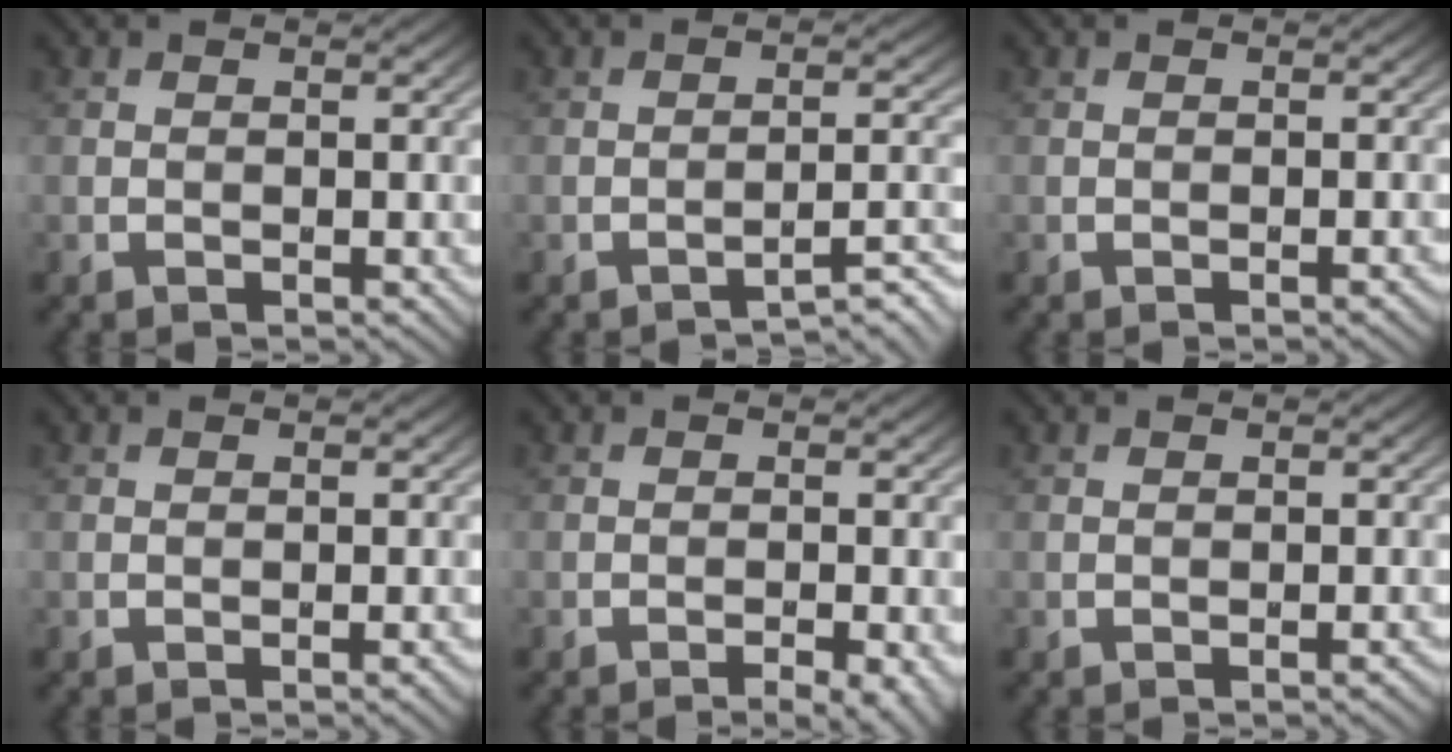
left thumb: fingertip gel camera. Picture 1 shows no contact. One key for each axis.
{"total": 2.9, "fx": -2.8, "fy": -0.4, "fz": 0.9, "tx": -0.009, "ty": 0.010, "tz": -0.038}
{"total": 0.7, "fx": -0.6, "fy": -0.3, "fz": 0.1, "tx": -0.003, "ty": 0.004, "tz": -0.011}
{"total": 0.8, "fx": -0.7, "fy": -0.1, "fz": 0.5, "tx": -0.007, "ty": 0.003, "tz": -0.012}
{"total": 3.1, "fx": -1.9, "fy": 0.7, "fz": 2.4, "tx": -0.034, "ty": 0.005, "tz": -0.027}
{"total": 0.8, "fx": -0.8, "fy": -0.3, "fz": 0.2, "tx": -0.005, "ty": 0.004, "tz": -0.014}